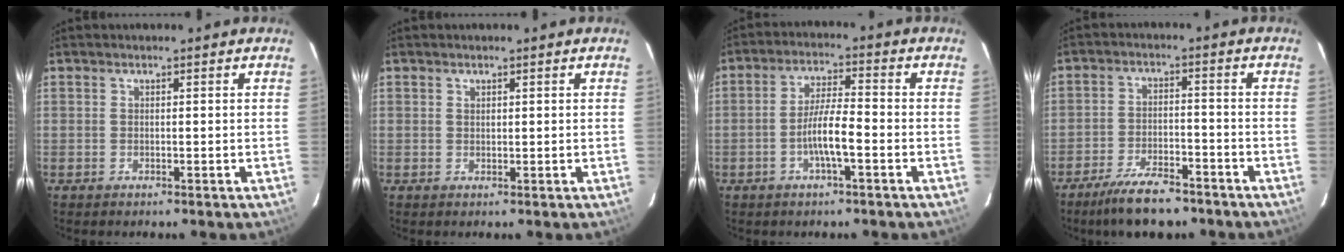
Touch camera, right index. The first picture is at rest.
{"total": 0.6, "force": [0.4, 0.5, 0.2], "torque": [-0.004, 0.002, 0.007]}
{"total": 6.4, "force": [-2.4, 0.8, 5.9], "torque": [-0.115, 0.004, -0.044]}
{"total": 10.6, "force": [-8.4, 3.4, 5.4], "torque": [-0.124, -0.007, -0.139]}